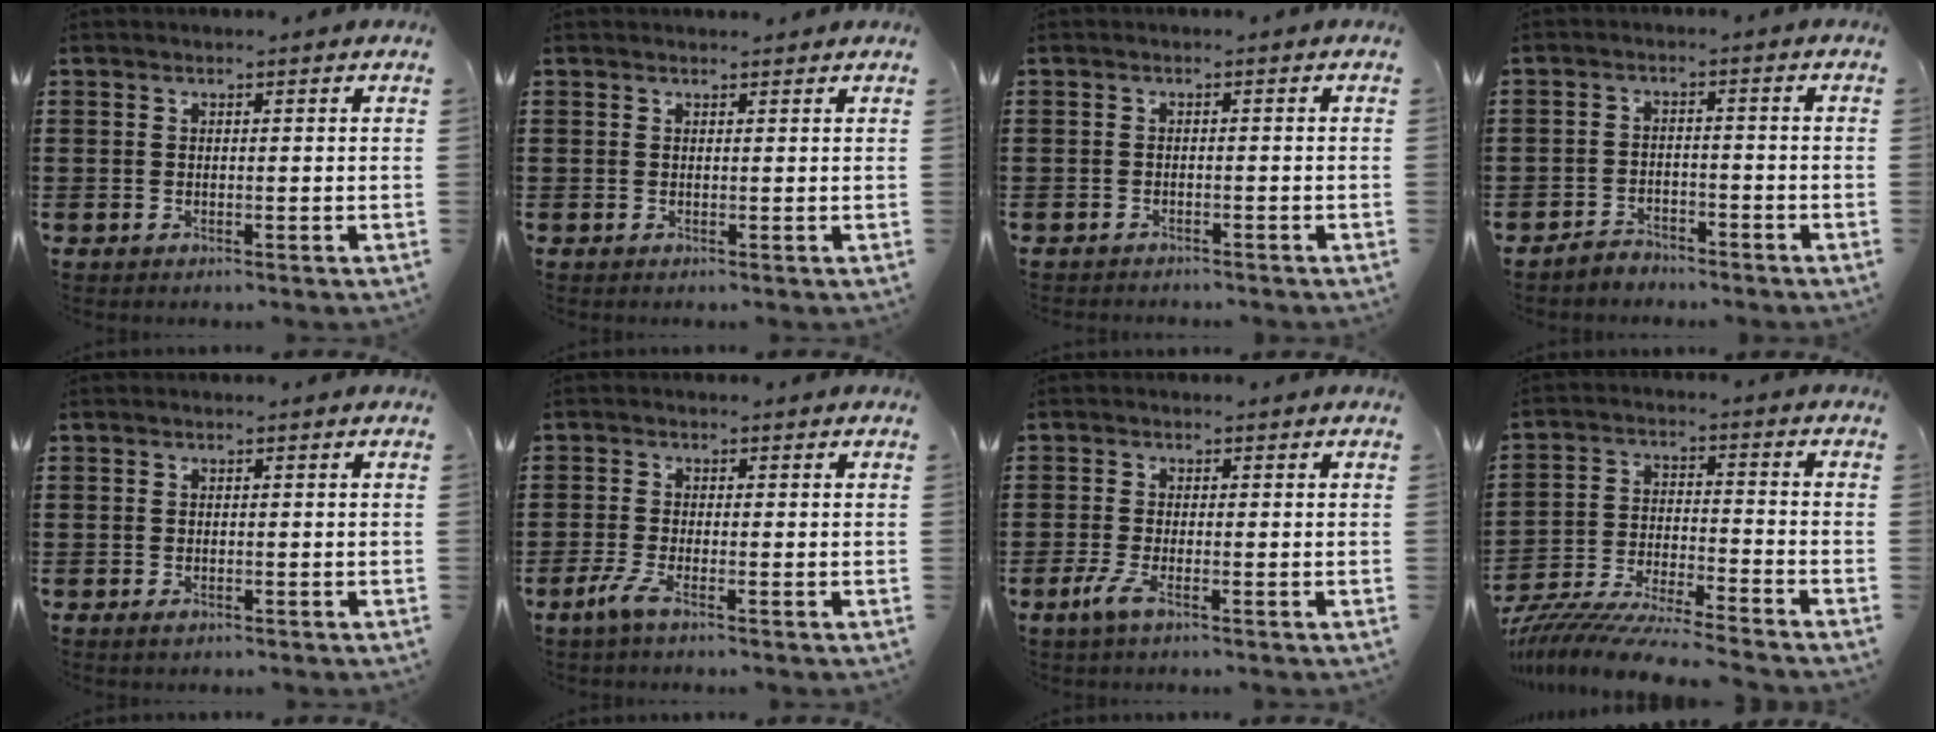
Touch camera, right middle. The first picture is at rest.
{"total": 0.6, "force": [0.5, 0.1, 0.1], "torque": [0.005, -0.004, 0.009]}
{"total": 1.0, "force": [-1.0, 0.1, 0.0], "torque": [-0.003, 0.001, -0.022]}
{"total": 2.9, "force": [-2.8, 0.6, -0.2], "torque": [-0.005, 0.003, -0.062]}
{"total": 0.7, "force": [-0.5, 0.3, 0.3], "torque": [-0.007, -0.004, -0.010]}
{"total": 3.0, "force": [-1.6, 0.4, 2.5], "torque": [-0.062, -0.009, -0.036]}
{"total": 3.0, "force": [-1.5, 0.5, 2.6], "torque": [-0.064, -0.010, -0.034]}
{"total": 8.6, "force": [-8.4, -0.1, 1.9], "torque": [-0.041, 0.001, -0.169]}